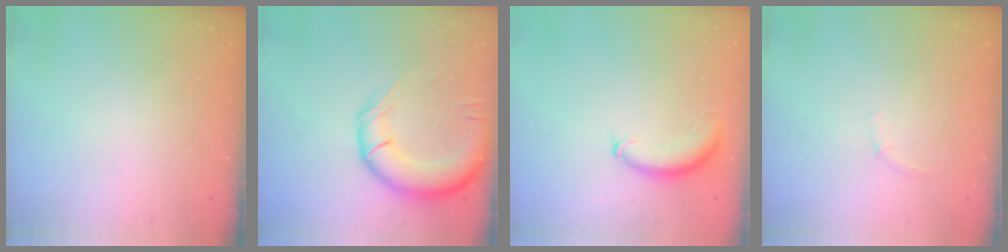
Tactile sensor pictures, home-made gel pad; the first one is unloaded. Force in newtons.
{"total": 15.4, "press": 14.9, "slide": 4.0}
{"total": 8.7, "press": 8.6, "slide": 1.2}
{"total": 3.8, "press": 3.6, "slide": 1.2}